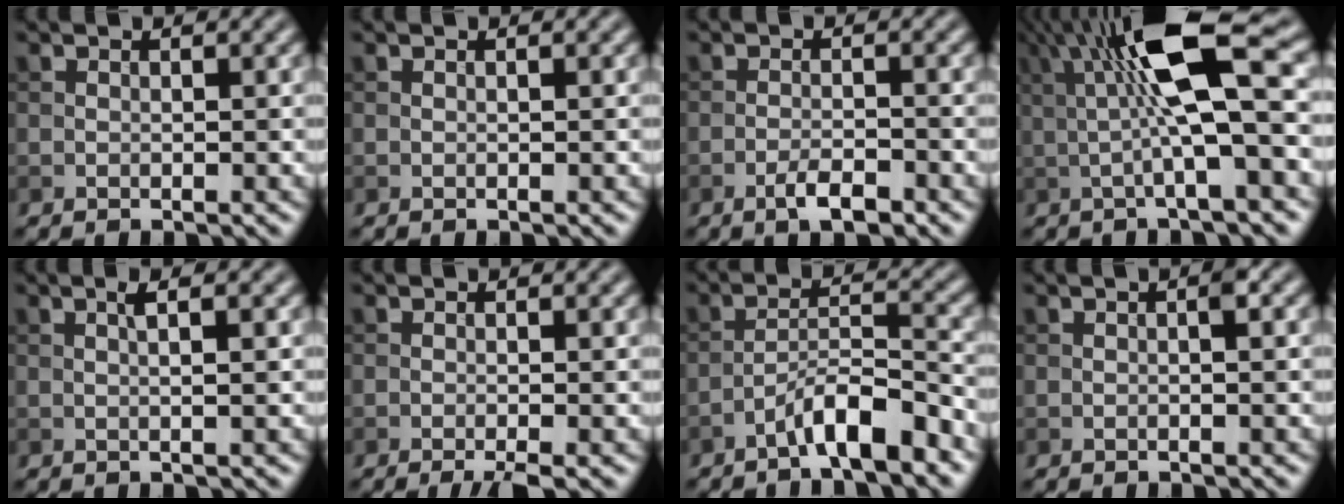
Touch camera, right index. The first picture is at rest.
{"total": 0.0}
{"total": 2.6, "force": [-1.6, 0.6, 1.9], "torque": [-0.036, 0.001, -0.032]}
{"total": 10.3, "force": [2.1, 2.2, 9.8], "torque": [-0.161, 0.011, 0.032]}
{"total": 1.9, "force": [0.5, 0.3, 1.8], "torque": [-0.025, 0.005, 0.007]}
{"total": 2.0, "force": [-1.2, 0.2, 1.6], "torque": [-0.026, -0.003, -0.023]}
{"total": 5.0, "force": [-3.5, 0.8, 3.4], "torque": [-0.058, 0.014, -0.065]}
{"total": 1.2, "force": [0.1, 0.1, 1.2], "torque": [-0.021, 0.002, 0.001]}